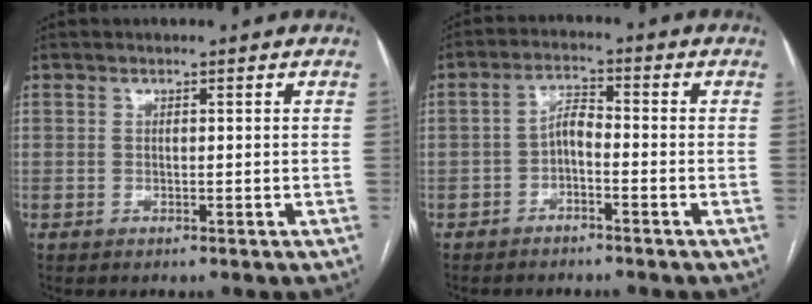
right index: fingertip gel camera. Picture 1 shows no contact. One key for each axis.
{"total": 3.4, "fx": -1.5, "fy": 1.1, "fz": 2.9, "tx": -0.053, "ty": 0.012, "tz": -0.029}